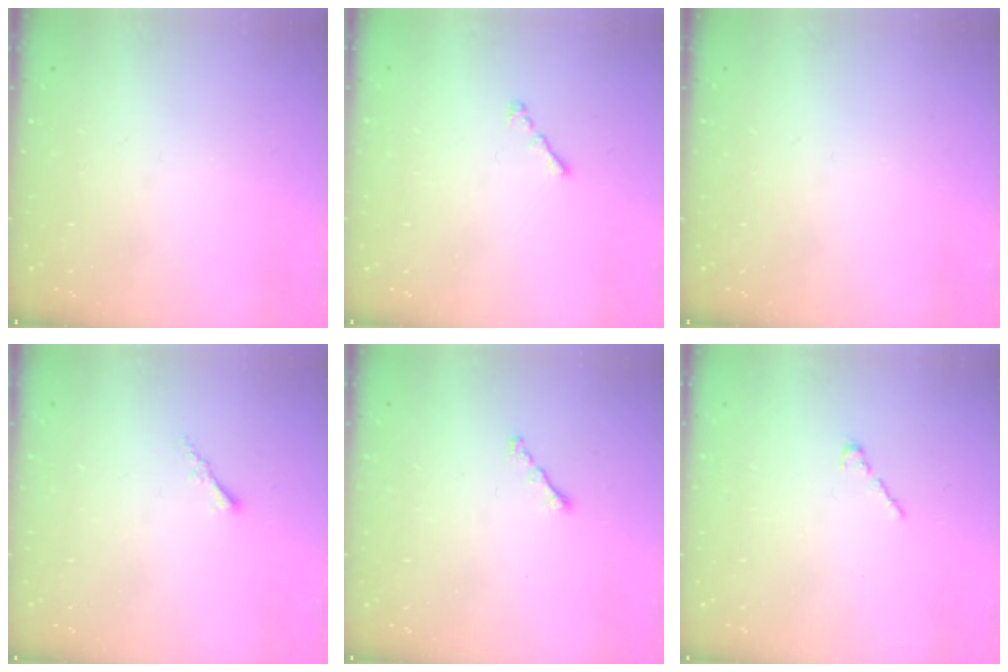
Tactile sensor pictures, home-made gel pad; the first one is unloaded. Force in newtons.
{"total": 1.0, "press": 0.9, "slide": 0.5}
{"total": 0.0}
{"total": 1.5, "press": 1.5, "slide": 0.4}
{"total": 1.2, "press": 1.1, "slide": 0.5}
{"total": 1.7, "press": 1.7, "slide": 0.5}